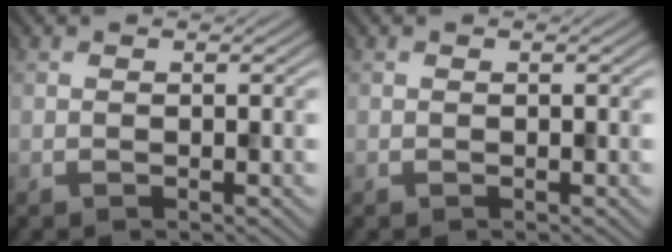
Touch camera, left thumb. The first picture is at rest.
{"total": 0.0}